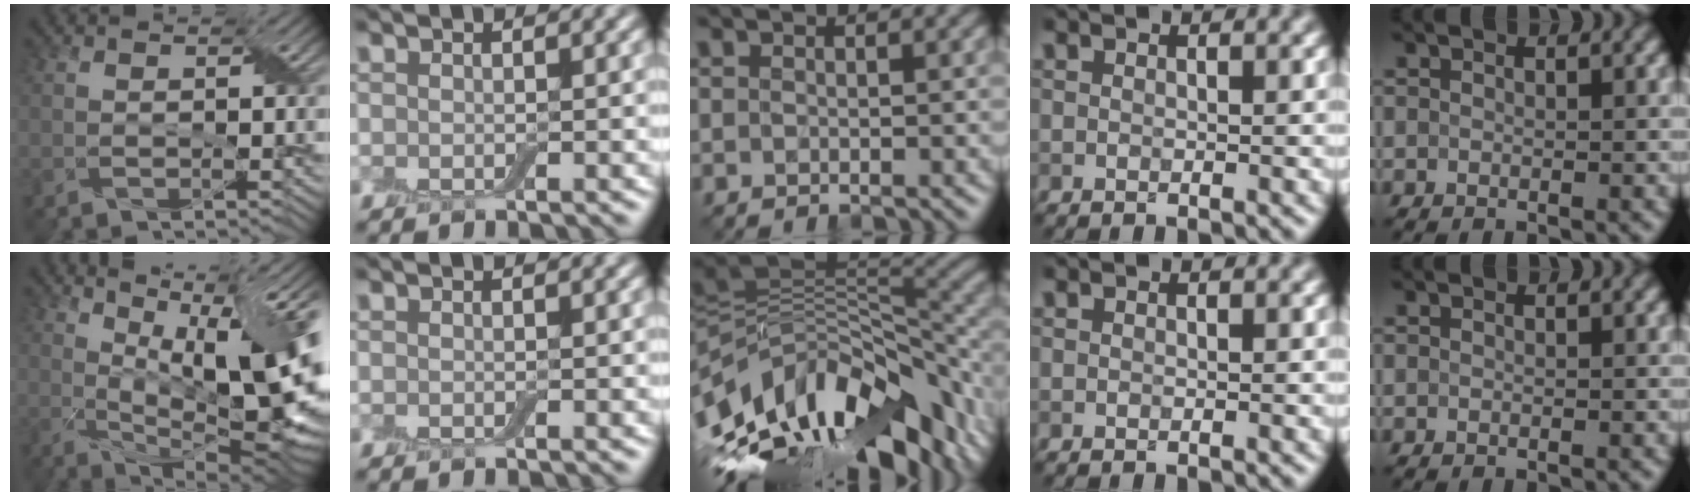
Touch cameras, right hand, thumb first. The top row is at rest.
{"thumb": {"total": 19.5, "force": [5.3, 7.3, 17.3], "torque": [-0.243, 0.025, 0.089]}, "middle": {"total": 14.5, "force": [-5.1, 6.6, 11.8], "torque": [-0.216, 0.010, -0.086]}}